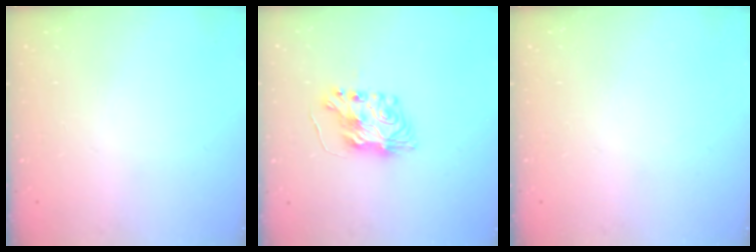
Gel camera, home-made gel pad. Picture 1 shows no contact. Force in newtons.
{"total": 8.2, "press": 8.2, "slide": 0.5}
{"total": 0.0}